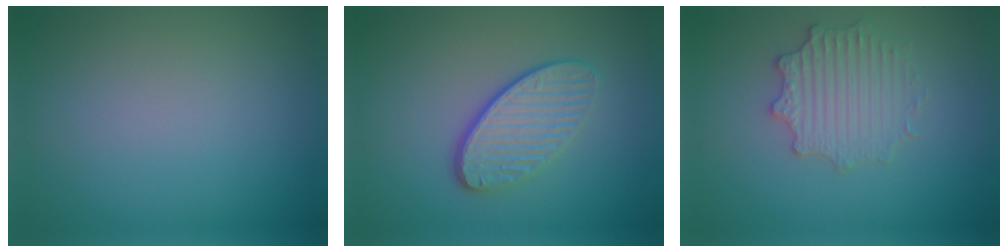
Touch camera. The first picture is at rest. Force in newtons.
{"total": 4.1, "press": 3.1, "slide": 2.7}
{"total": 2.9, "press": 2.9, "slide": 0.2}